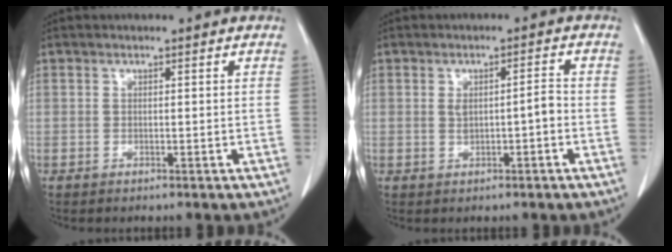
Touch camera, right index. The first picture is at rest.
{"total": 3.3, "force": [-0.3, 0.8, 3.2], "torque": [-0.056, 0.011, 0.001]}